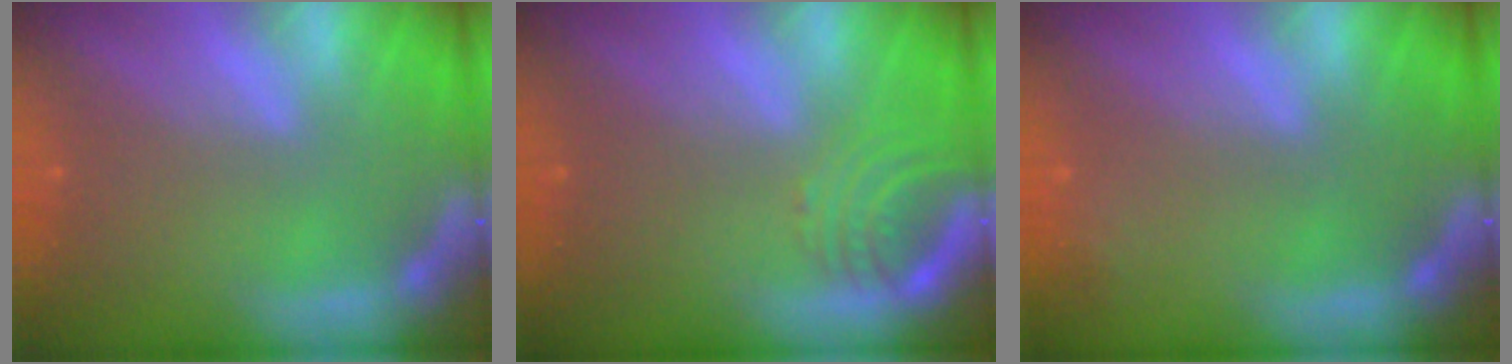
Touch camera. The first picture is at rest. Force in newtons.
{"total": 3.5}
{"total": 0.9}